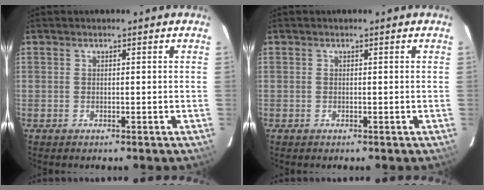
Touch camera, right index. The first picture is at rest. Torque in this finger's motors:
{"motor_torque": [0.21, 0.15, 0.02, 0.01]}